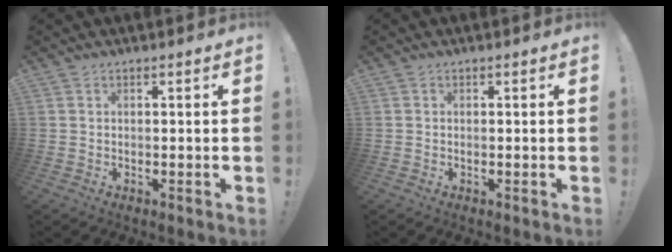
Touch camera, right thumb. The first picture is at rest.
{"total": 0.0}